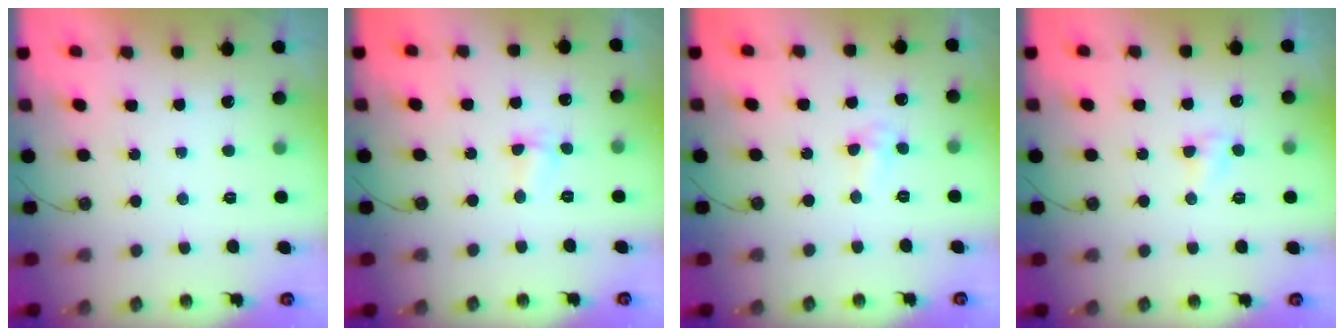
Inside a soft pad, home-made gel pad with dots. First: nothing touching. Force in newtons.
{"total": 3.0, "press": 2.9, "slide": 0.5}
{"total": 3.4, "press": 3.4, "slide": 0.5}
{"total": 3.0, "press": 3.0, "slide": 0.4}